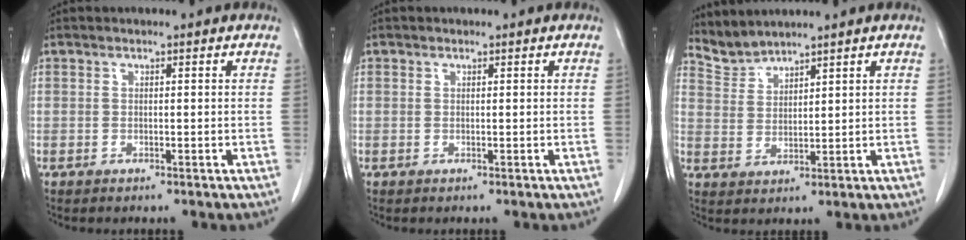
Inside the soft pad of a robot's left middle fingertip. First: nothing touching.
{"total": 0.0}
{"total": 3.9, "force": [3.9, -0.1, -0.5], "torque": [0.003, 0.003, 0.087]}